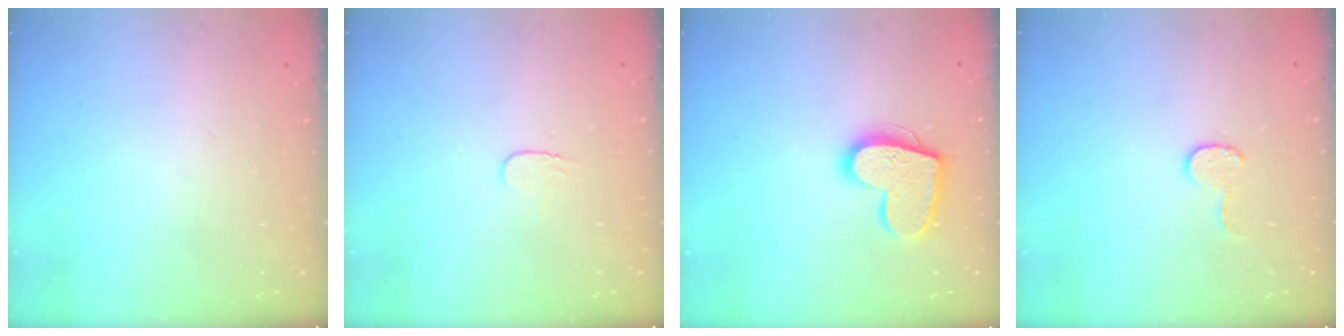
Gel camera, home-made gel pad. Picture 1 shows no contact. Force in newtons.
{"total": 3.7, "press": 3.7, "slide": 0.4}
{"total": 14.8, "press": 14.8, "slide": 1.0}
{"total": 6.4, "press": 6.4, "slide": 0.6}